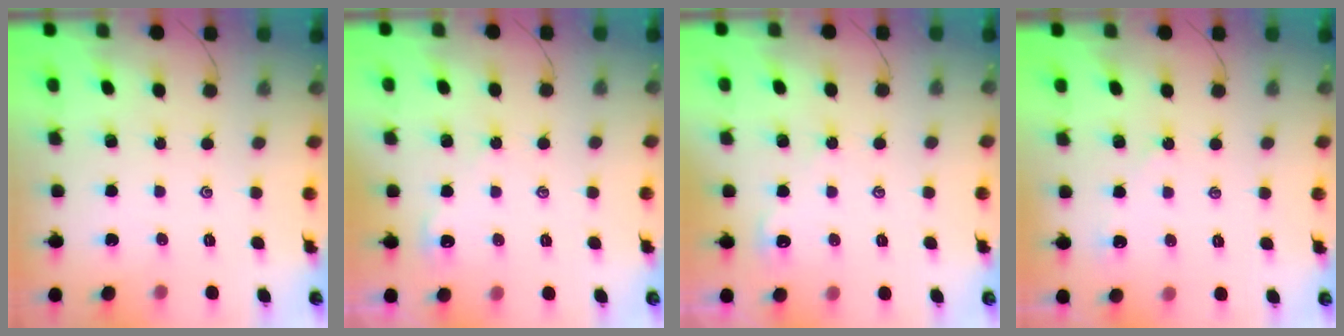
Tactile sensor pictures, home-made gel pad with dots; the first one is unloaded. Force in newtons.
{"total": 2.9, "press": 2.9, "slide": 0.4}
{"total": 2.9, "press": 2.9, "slide": 0.4}
{"total": 2.3, "press": 2.3, "slide": 0.3}